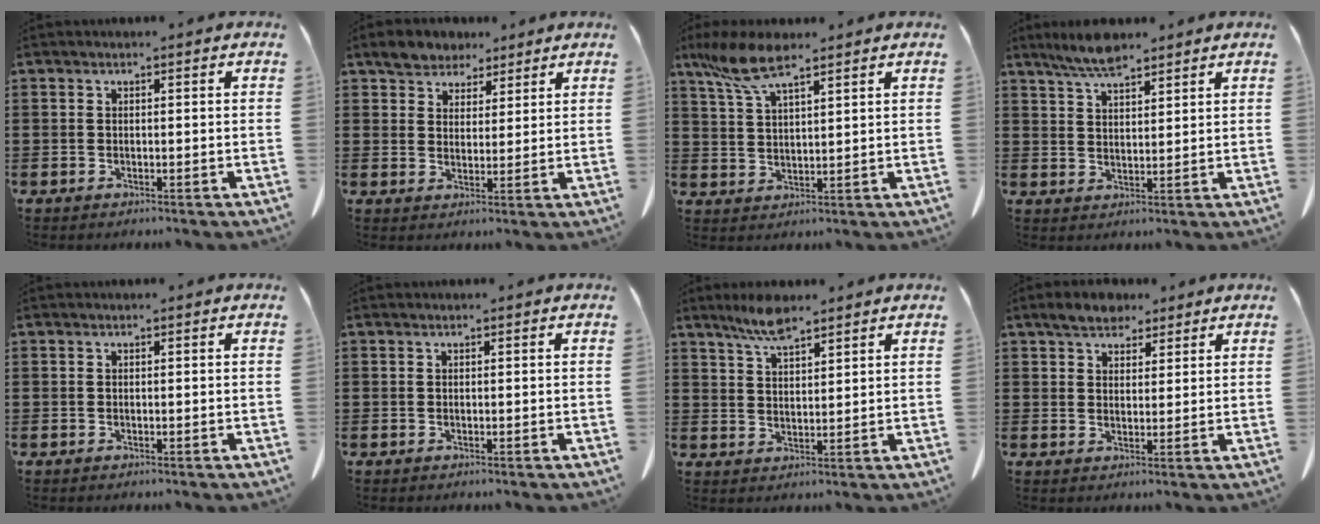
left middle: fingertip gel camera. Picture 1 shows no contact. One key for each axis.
{"total": 4.5, "fx": 3.8, "fy": 2.3, "fz": 0.4, "tx": -0.027, "ty": 0.000, "tz": 0.074}
{"total": 7.5, "fx": 5.2, "fy": 1.8, "fz": 5.1, "tx": -0.126, "ty": -0.009, "tz": 0.092}
{"total": 5.1, "fx": 4.3, "fy": 1.2, "fz": 2.5, "tx": -0.060, "ty": -0.010, "tz": 0.079}
{"total": 0.0}
{"total": 0.0}
{"total": 5.3, "fx": 4.3, "fy": 1.2, "fz": 3.0, "tx": -0.069, "ty": -0.006, "tz": 0.077}
{"total": 4.5, "fx": 3.7, "fy": 2.0, "fz": 1.5, "tx": -0.033, "ty": -0.003, "tz": 0.068}